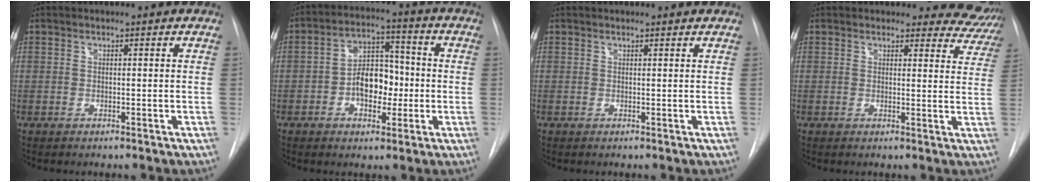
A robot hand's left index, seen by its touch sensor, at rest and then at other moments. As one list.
[{"total": 8.2, "force": [-1.8, 5.0, 6.3], "torque": [-0.108, 0.021, -0.032]}, {"total": 1.4, "force": [1.3, 0.5, 0.3], "torque": [-0.011, 0.009, 0.009]}, {"total": 7.3, "force": [6.7, 2.7, -0.6], "torque": [0.050, -0.036, 0.033]}]